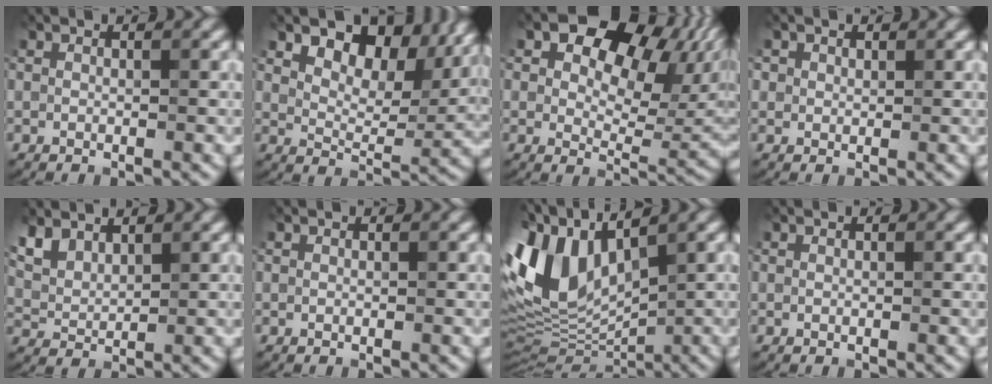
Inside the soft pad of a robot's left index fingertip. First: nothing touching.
{"total": 9.9, "force": [5.7, 5.4, 6.0], "torque": [-0.092, 0.001, 0.087]}
{"total": 11.9, "force": [5.4, 6.8, 8.2], "torque": [-0.112, 0.005, 0.086]}
{"total": 1.0, "force": [0.5, 0.9, 0.2], "torque": [-0.001, -0.004, 0.009]}
{"total": 4.2, "force": [3.0, 2.2, 1.9], "torque": [-0.056, -0.002, 0.068]}
{"total": 0.0}
{"total": 11.1, "force": [2.7, 5.9, 9.0], "torque": [-0.205, 0.001, 0.046]}
{"total": 0.0}